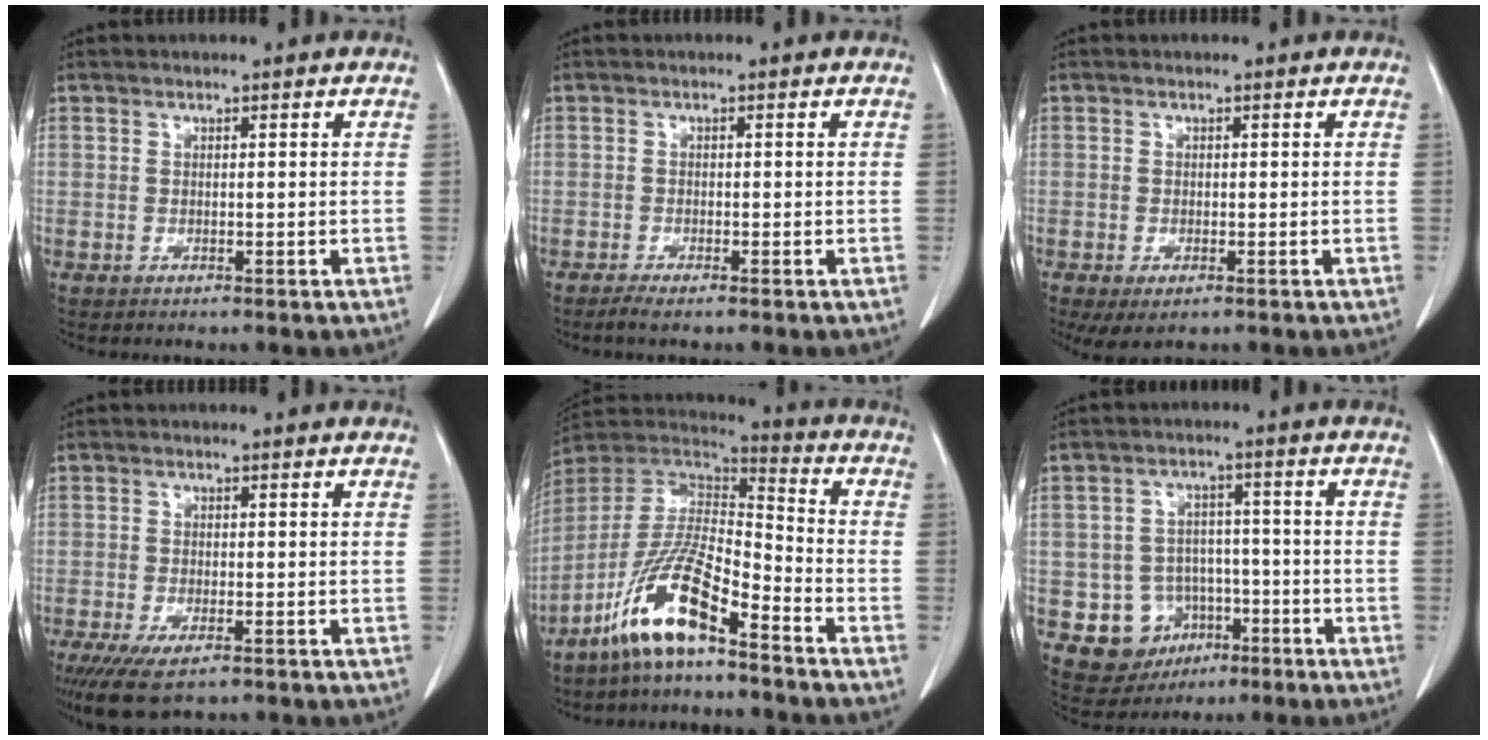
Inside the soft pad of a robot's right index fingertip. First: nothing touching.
{"total": 1.7, "force": [-1.3, 0.0, 1.1], "torque": [-0.028, -0.005, -0.027]}
{"total": 3.4, "force": [-1.7, 1.3, 2.6], "torque": [-0.048, -0.009, -0.021]}
{"total": 7.0, "force": [-4.6, 2.1, 4.9], "torque": [-0.083, -0.017, -0.074]}
{"total": 13.9, "force": [-9.1, 2.2, 10.3], "torque": [-0.213, -0.001, -0.173]}
{"total": 8.6, "force": [-3.3, 7.7, 2.0], "torque": [-0.031, 0.018, -0.039]}